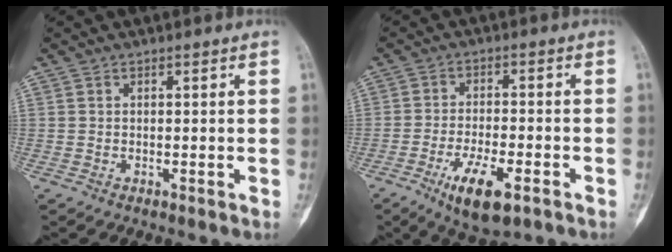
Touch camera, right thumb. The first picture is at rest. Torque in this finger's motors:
{"motor_torque": [1.19, 0.90, 0.97, -0.54, 0.31]}